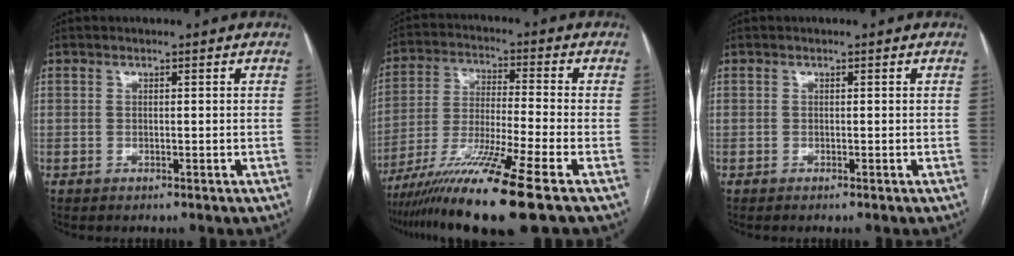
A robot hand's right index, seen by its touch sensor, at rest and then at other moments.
{"total": 15.3, "force": [-10.2, -1.5, 11.3], "torque": [-0.219, -0.038, -0.183]}
{"total": 0.0}